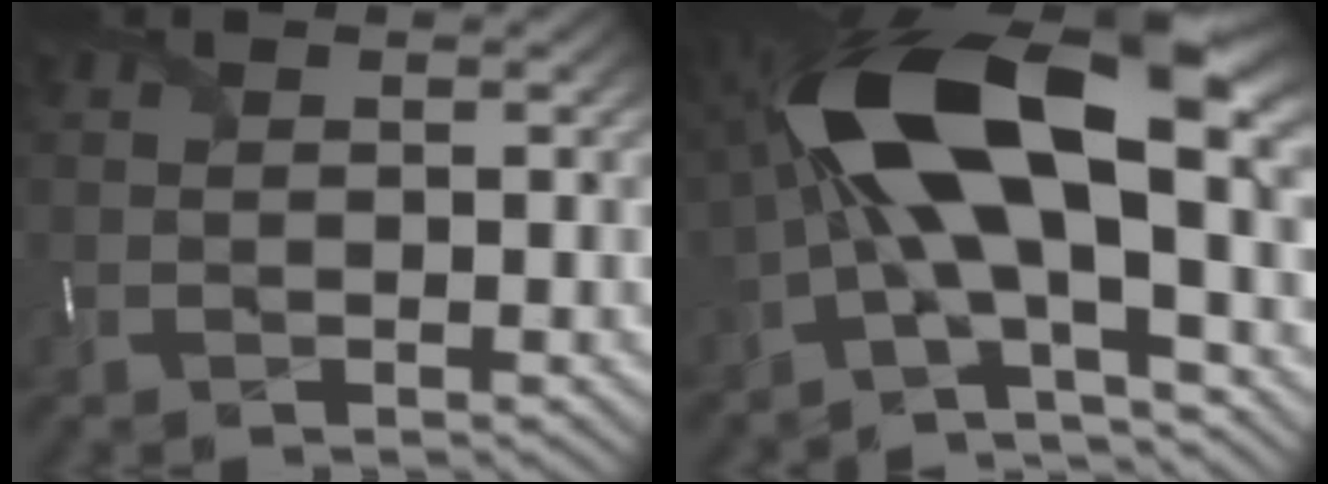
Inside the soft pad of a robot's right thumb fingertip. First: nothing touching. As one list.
[{"total": 19.3, "force": [0.7, 8.4, 17.4], "torque": [-0.316, 0.016, -0.001]}]